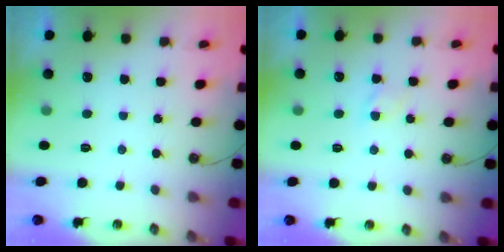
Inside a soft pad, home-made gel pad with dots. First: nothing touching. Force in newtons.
{"total": 2.8, "press": 2.8, "slide": 0.4}